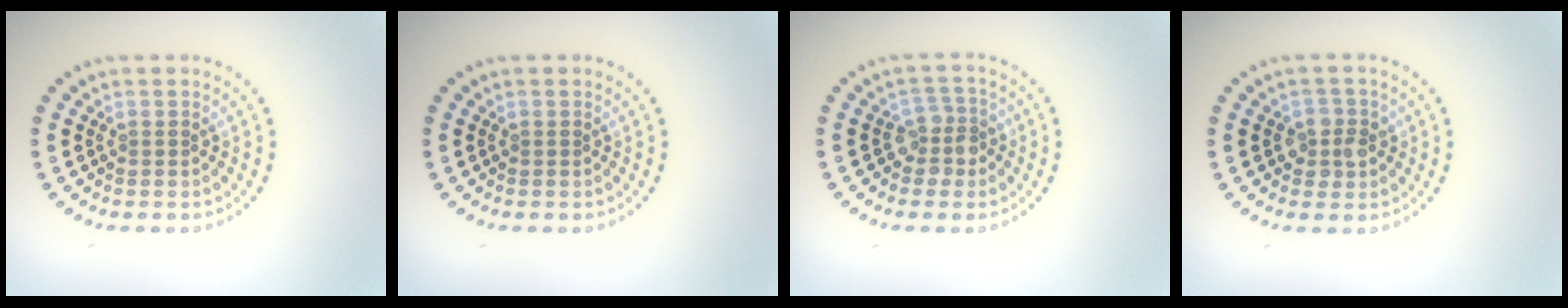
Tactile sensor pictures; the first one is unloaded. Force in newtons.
{"total": 0.0}
{"total": 2.4, "press": 2.0, "slide": 1.4}
{"total": 2.3, "press": 2.1, "slide": 0.8}